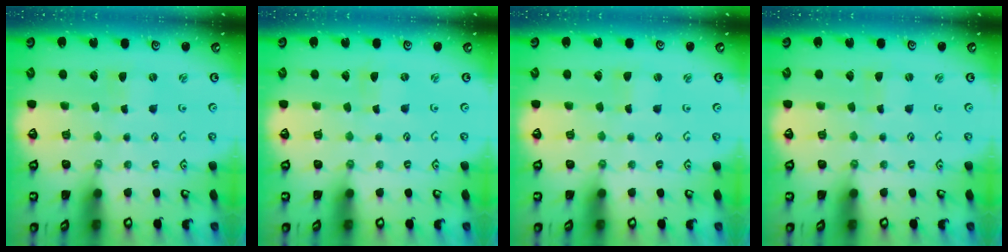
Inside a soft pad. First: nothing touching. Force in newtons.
{"total": 0.0}
{"total": 0.6, "press": 0.6, "slide": 0.1}
{"total": 0.0}